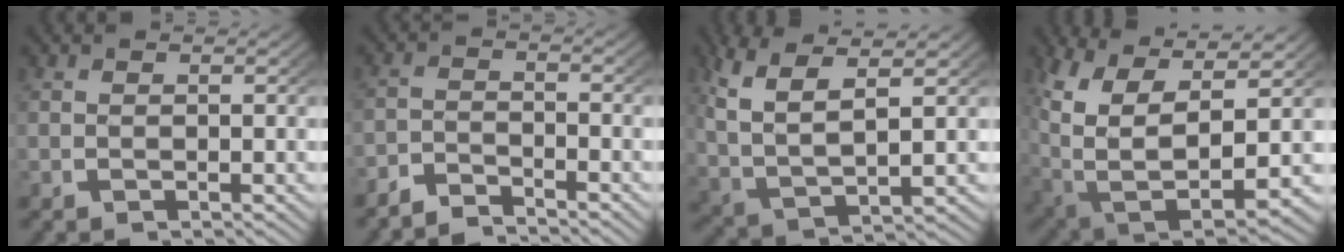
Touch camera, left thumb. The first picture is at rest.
{"total": 2.8, "force": [-2.7, 0.6, 0.3], "torque": [-0.003, -0.004, -0.060]}
{"total": 10.4, "force": [3.2, 6.7, 7.3], "torque": [-0.170, -0.014, 0.059]}
{"total": 15.1, "force": [0.4, 10.6, 10.8], "torque": [-0.244, -0.061, 0.029]}